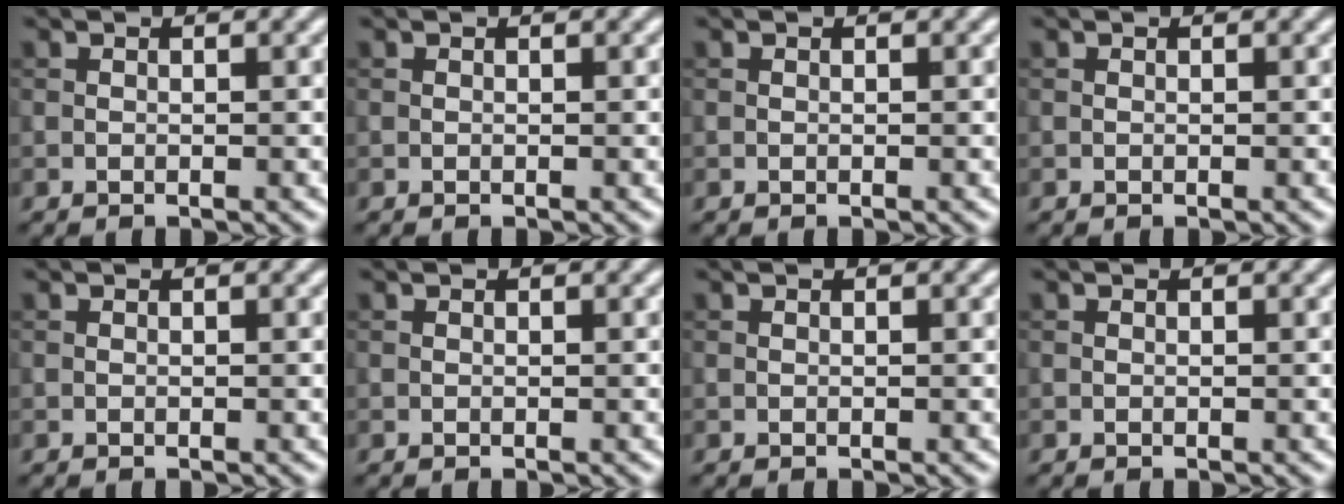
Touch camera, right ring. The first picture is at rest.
{"total": 0.0}
{"total": 0.0}
{"total": 0.0}
{"total": 0.0}
{"total": 0.0}
{"total": 0.0}
{"total": 0.0}